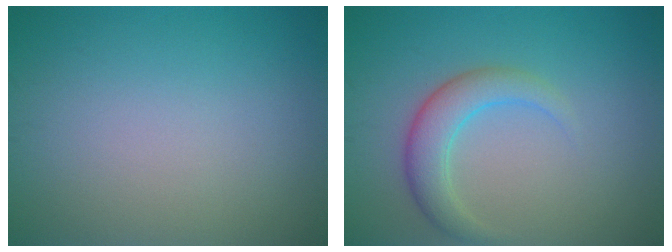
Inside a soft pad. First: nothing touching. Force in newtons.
{"total": 3.5, "press": 3.5, "slide": 0.2}